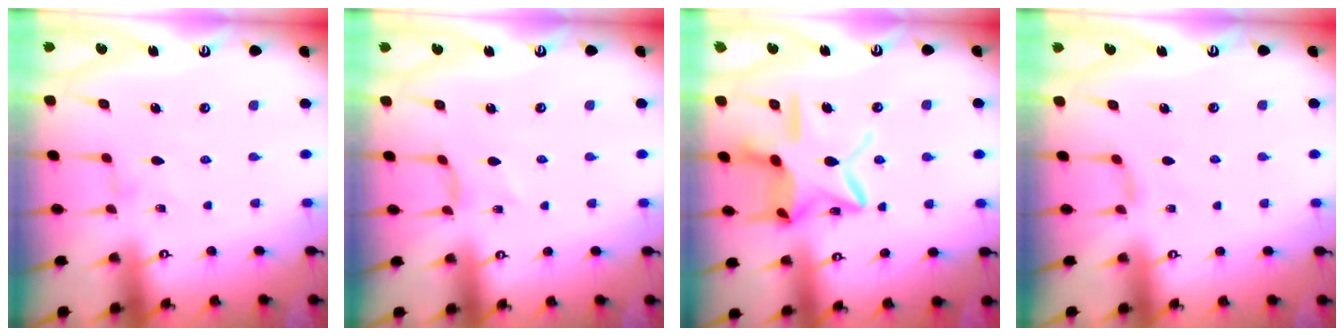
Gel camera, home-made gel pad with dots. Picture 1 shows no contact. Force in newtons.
{"total": 2.2, "press": 2.2, "slide": 0.2}
{"total": 15.6, "press": 15.5, "slide": 1.1}
{"total": 2.1, "press": 2.1, "slide": 0.4}